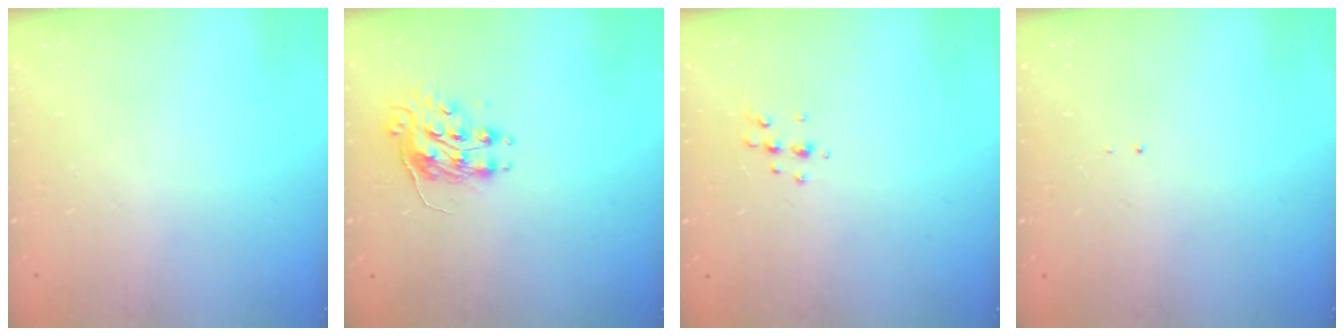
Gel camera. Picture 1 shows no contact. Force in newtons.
{"total": 8.2, "press": 8.2, "slide": 0.1}
{"total": 4.9, "press": 4.8, "slide": 1.1}
{"total": 0.7, "press": 0.7, "slide": 0.1}